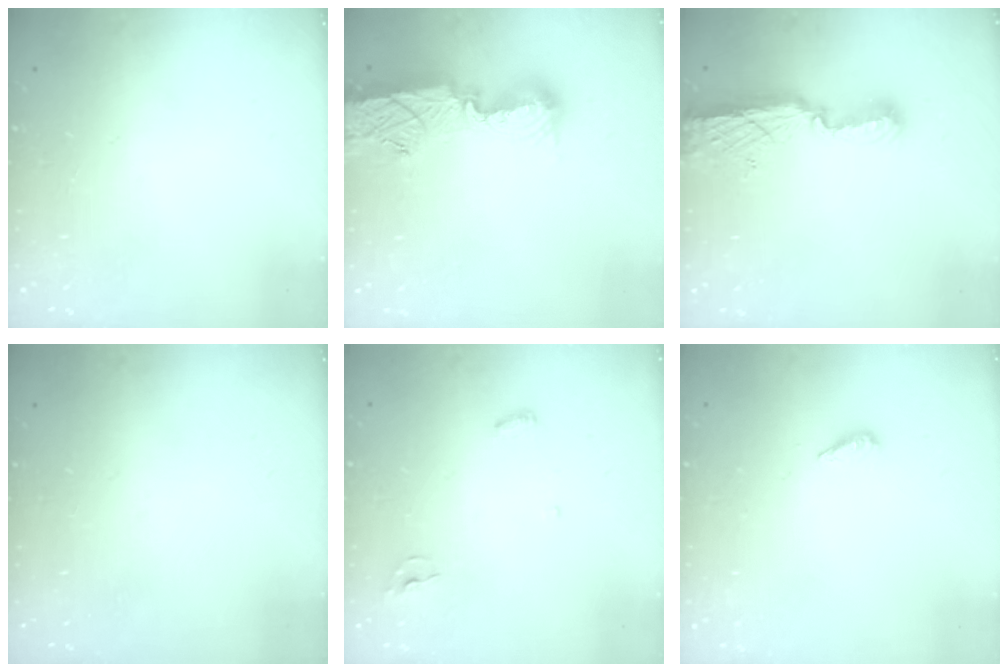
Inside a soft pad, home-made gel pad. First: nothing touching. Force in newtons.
{"total": 13.4, "press": 13.2, "slide": 2.3}
{"total": 11.4, "press": 10.2, "slide": 4.9}
{"total": 0.0}
{"total": 3.8, "press": 3.8, "slide": 0.3}
{"total": 2.9, "press": 2.9, "slide": 0.3}